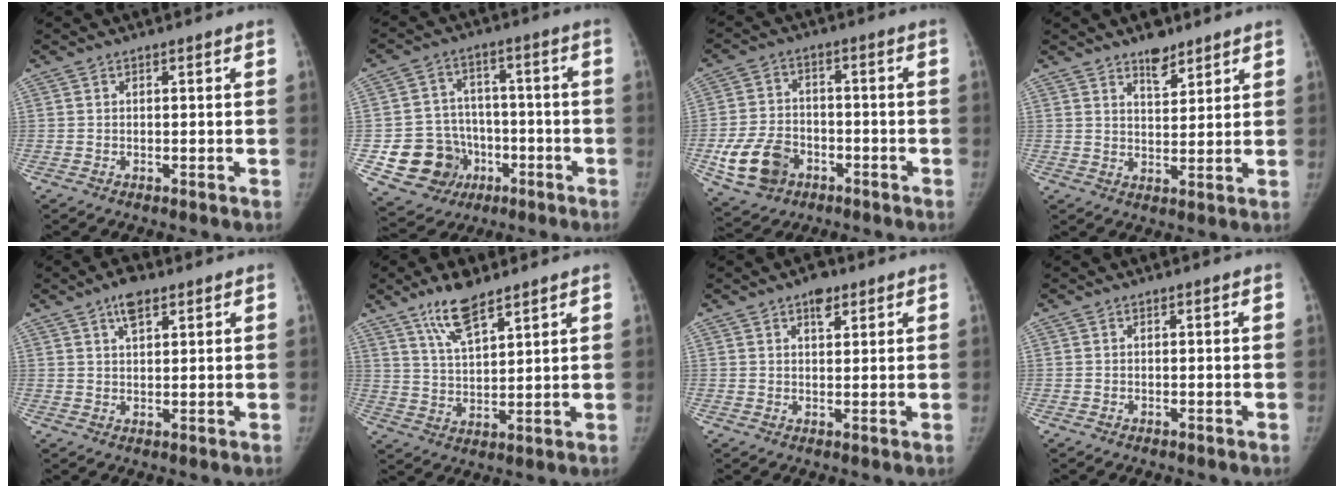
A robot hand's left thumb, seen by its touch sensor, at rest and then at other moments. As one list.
[{"total": 12.9, "force": [-4.0, 11.6, 3.9], "torque": [-0.042, 0.035, -0.051]}, {"total": 10.9, "force": [-4.3, 8.2, 5.8], "torque": [-0.100, 0.020, -0.069]}, {"total": 5.3, "force": [4.0, 2.3, 2.5], "torque": [-0.020, -0.030, 0.068]}, {"total": 4.8, "force": [2.9, 2.2, 3.1], "torque": [-0.043, -0.008, 0.047]}, {"total": 8.9, "force": [6.4, 2.7, 5.6], "torque": [-0.093, -0.035, 0.123]}, {"total": 3.8, "force": [2.3, 2.0, 2.2], "torque": [-0.018, -0.010, 0.033]}, {"total": 0.0}]